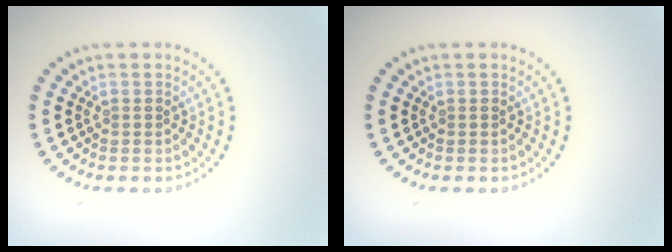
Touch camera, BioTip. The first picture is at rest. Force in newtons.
{"total": 0.0}